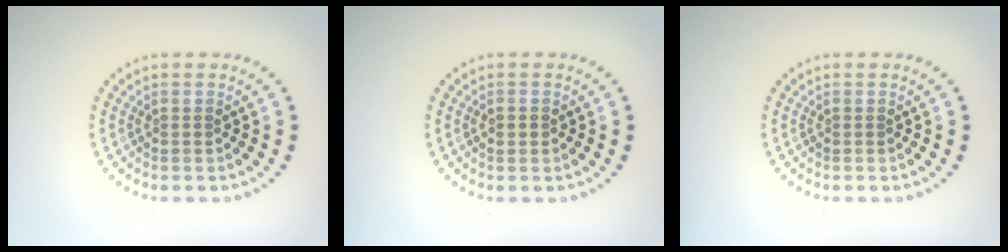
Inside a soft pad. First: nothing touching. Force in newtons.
{"total": 1.1, "press": 1.1, "slide": 0.1}
{"total": 0.0}